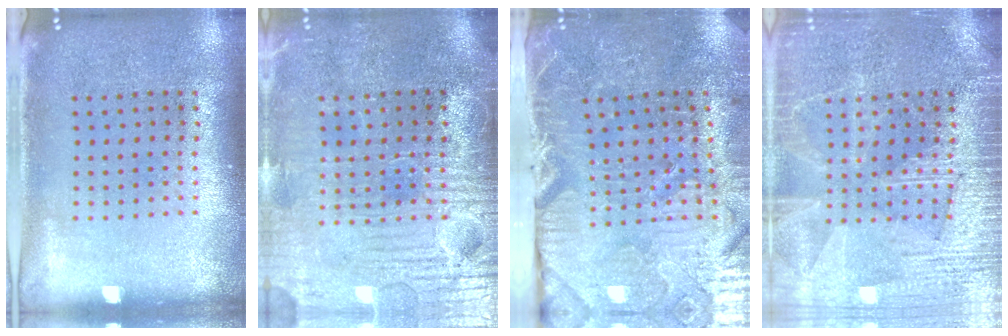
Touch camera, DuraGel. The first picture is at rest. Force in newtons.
{"total": 4.0, "press": 3.7, "slide": 1.4}
{"total": 4.1, "press": 4.1, "slide": 0.8}
{"total": 5.3, "press": 5.2, "slide": 0.7}